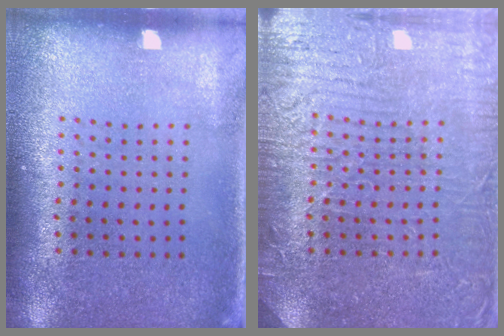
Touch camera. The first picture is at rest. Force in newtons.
{"total": 6.4, "press": 6.4, "slide": 0.9}